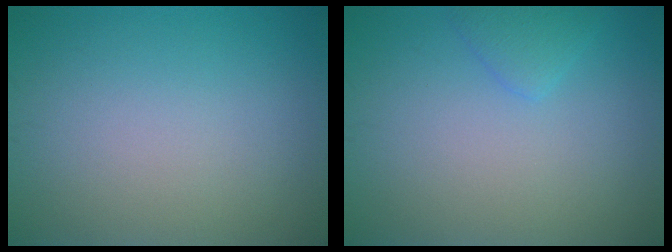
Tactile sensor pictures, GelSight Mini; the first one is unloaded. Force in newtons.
{"total": 1.5, "press": 1.5, "slide": 0.1}